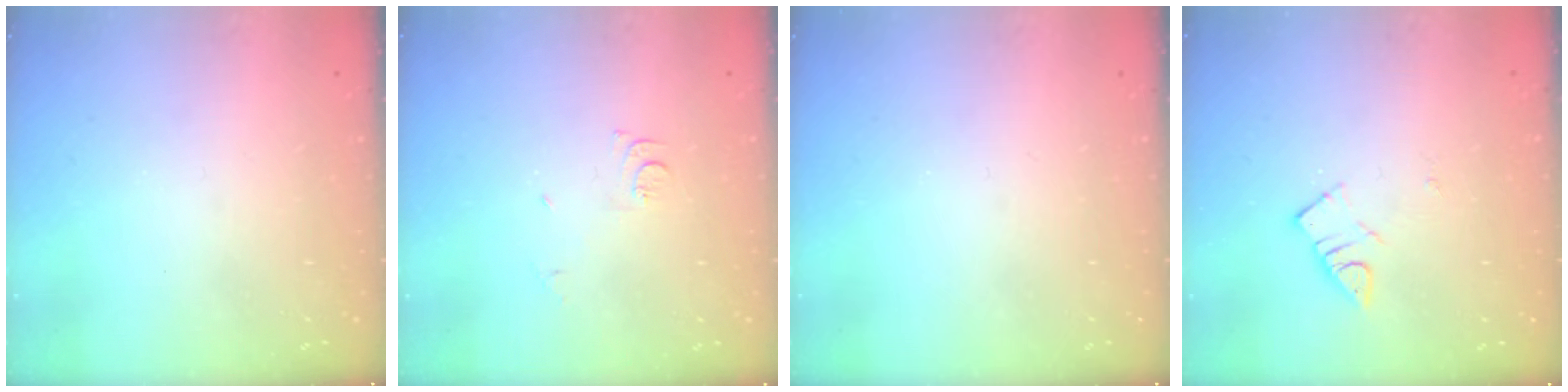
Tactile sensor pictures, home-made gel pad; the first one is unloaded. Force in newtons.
{"total": 5.7, "press": 5.7, "slide": 0.6}
{"total": 0.0}
{"total": 2.8, "press": 2.7, "slide": 0.3}